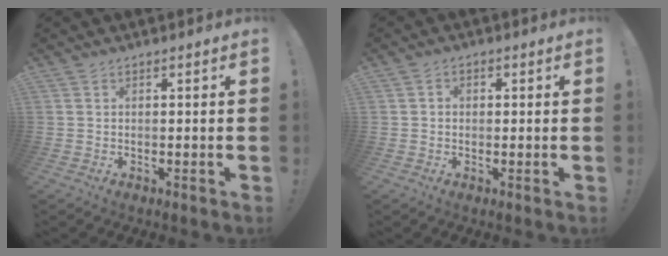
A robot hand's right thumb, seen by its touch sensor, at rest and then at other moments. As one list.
[{"total": 1.7, "force": [-0.5, 1.4, 0.8], "torque": [-0.006, 0.003, -0.011]}]